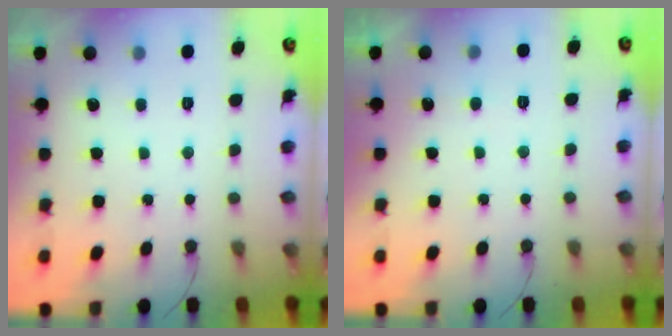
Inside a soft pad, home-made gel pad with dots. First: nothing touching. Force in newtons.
{"total": 3.3, "press": 3.3, "slide": 0.3}